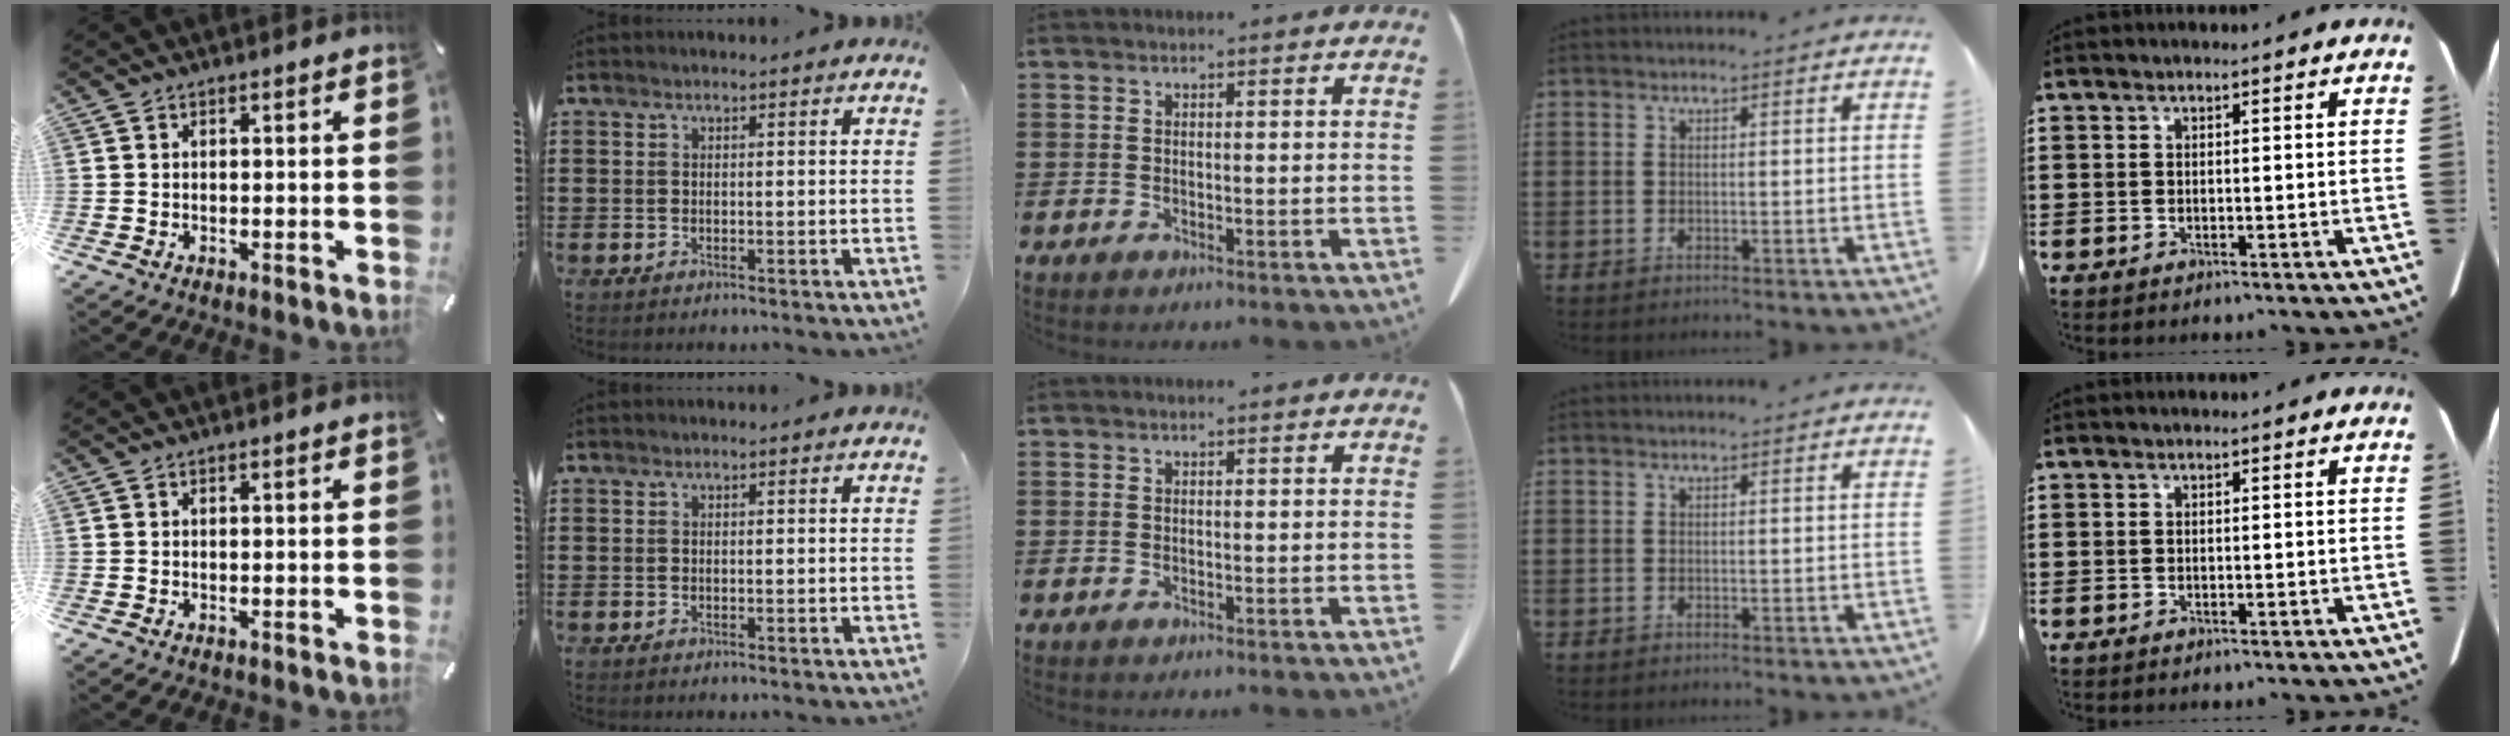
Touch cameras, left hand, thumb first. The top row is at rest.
{}